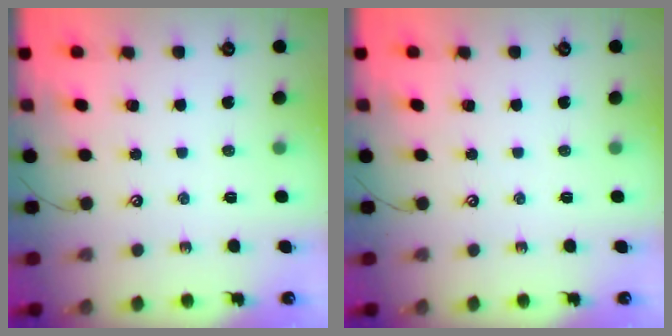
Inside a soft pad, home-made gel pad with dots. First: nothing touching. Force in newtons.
{"total": 0.0}